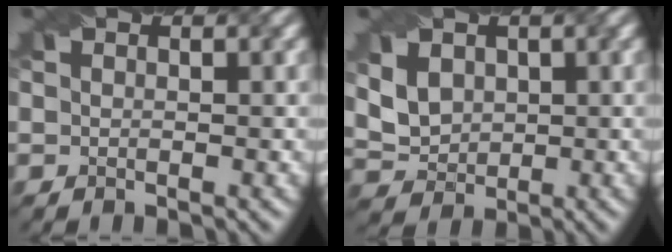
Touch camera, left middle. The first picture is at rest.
{"total": 3.6, "force": [1.3, 2.9, 1.8], "torque": [-0.064, 0.007, 0.043]}